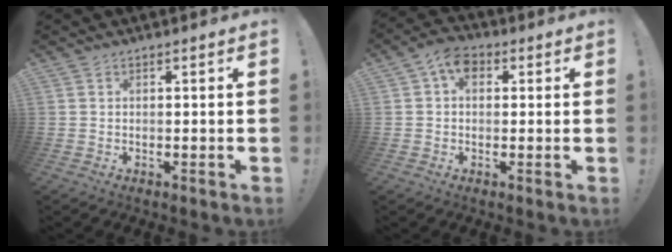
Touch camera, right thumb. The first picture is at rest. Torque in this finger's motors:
{"motor_torque": [1.08, 1.00, -0.04, 0.03, 0.01]}